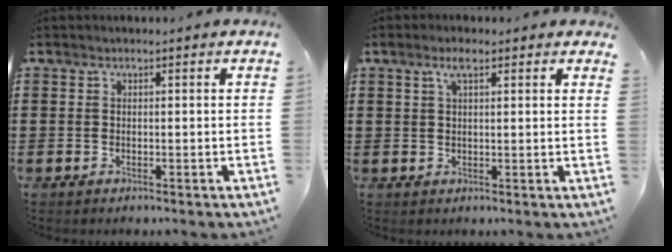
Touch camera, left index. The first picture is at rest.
{"total": 3.3, "force": [2.1, 0.7, 2.5], "torque": [-0.054, 0.004, 0.035]}